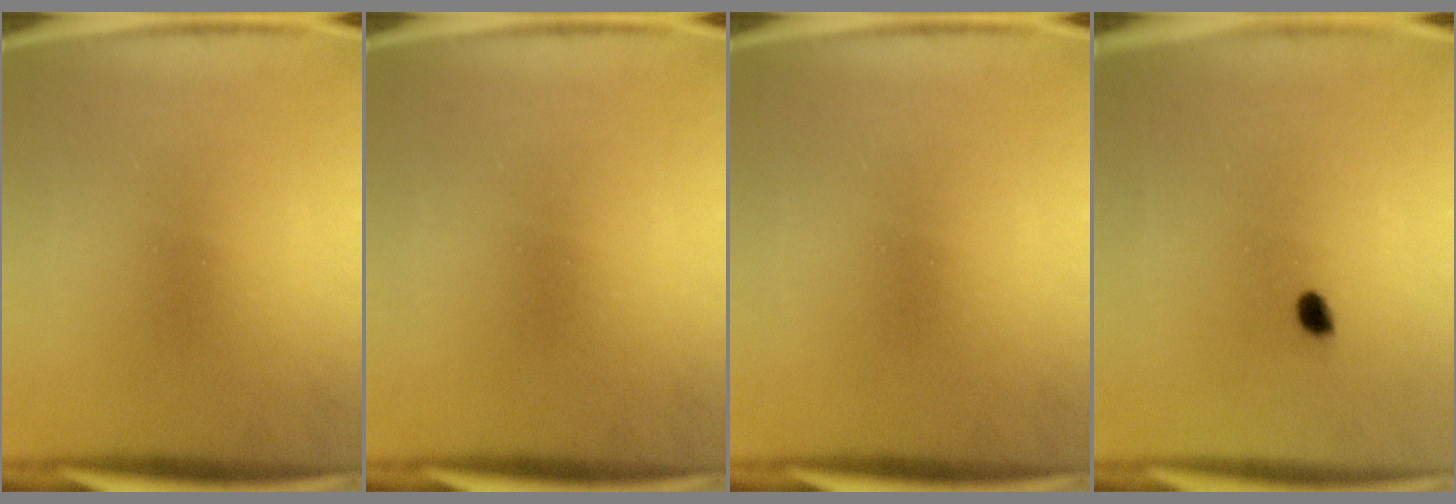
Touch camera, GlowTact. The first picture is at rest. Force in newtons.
{"total": 0.0}
{"total": 0.0}
{"total": 1.6}